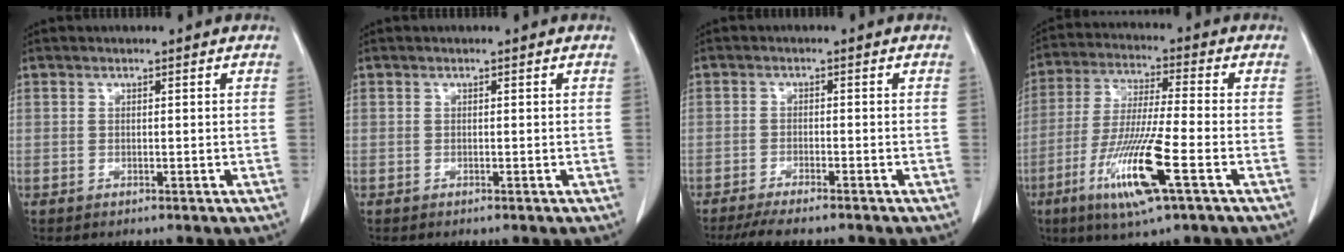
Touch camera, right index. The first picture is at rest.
{"total": 0.0}
{"total": 6.3, "force": [-5.4, 0.8, 3.2], "torque": [-0.045, -0.011, -0.087]}
{"total": 13.3, "force": [-5.6, 0.3, 12.1], "torque": [-0.246, -0.027, -0.103]}